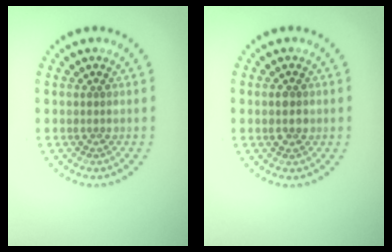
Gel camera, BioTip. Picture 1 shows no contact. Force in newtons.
{"total": 2.0, "press": 2.0, "slide": 0.1}